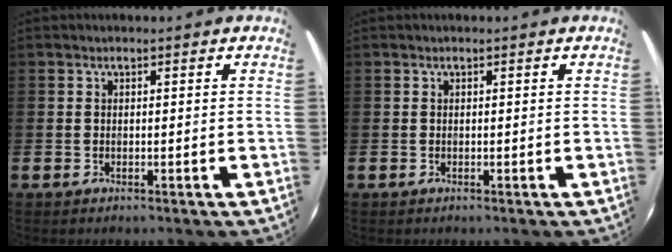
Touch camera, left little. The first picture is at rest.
{"total": 0.0}